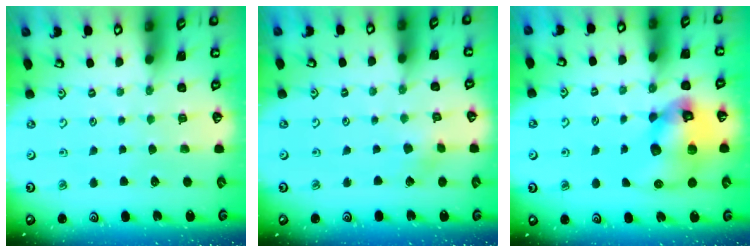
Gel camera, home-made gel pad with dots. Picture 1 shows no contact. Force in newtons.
{"total": 2.6, "press": 2.6, "slide": 0.2}
{"total": 16.0, "press": 15.8, "slide": 2.4}